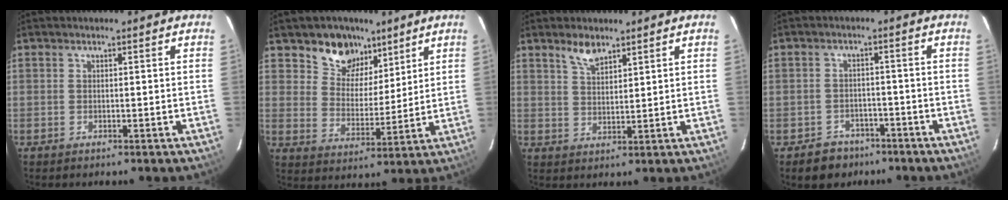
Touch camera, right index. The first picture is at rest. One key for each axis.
{"total": 10.5, "fx": 7.1, "fy": 7.2, "fz": 2.9, "tx": -0.052, "ty": 0.001, "tz": 0.124}
{"total": 4.2, "fx": 3.3, "fy": 1.6, "fz": 2.1, "tx": -0.037, "ty": 0.003, "tz": 0.062}
{"total": 5.9, "fx": -3.9, "fy": 4.4, "fz": 0.6, "tx": -0.025, "ty": 0.026, "tz": -0.049}